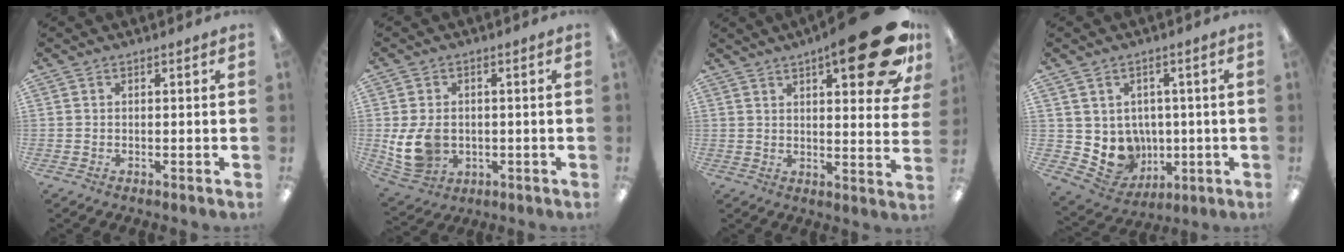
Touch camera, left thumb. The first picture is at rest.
{"total": 9.5, "force": [-0.7, 7.5, 5.9], "torque": [-0.126, 0.005, -0.009]}
{"total": 19.2, "force": [10.2, 5.6, 15.2], "torque": [-0.194, -0.059, 0.153]}
{"total": 7.5, "force": [0.9, 7.3, 1.6], "torque": [-0.043, -0.018, 0.030]}